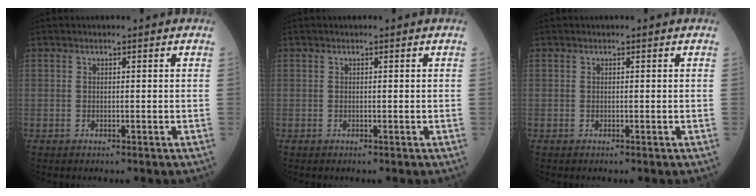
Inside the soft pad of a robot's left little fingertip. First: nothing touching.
{"total": 0.0}
{"total": 0.0}